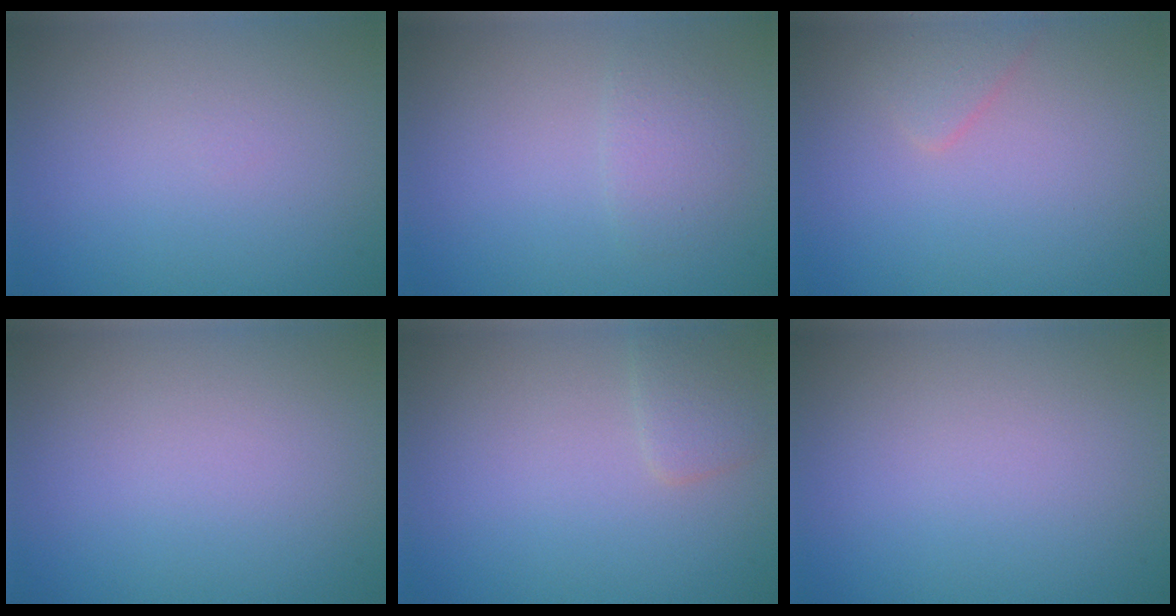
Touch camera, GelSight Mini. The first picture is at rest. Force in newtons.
{"total": 1.5, "press": 1.5, "slide": 0.1}
{"total": 1.2, "press": 1.2, "slide": 0.1}
{"total": 0.0}
{"total": 1.5, "press": 1.5, "slide": 0.0}
{"total": 0.0}